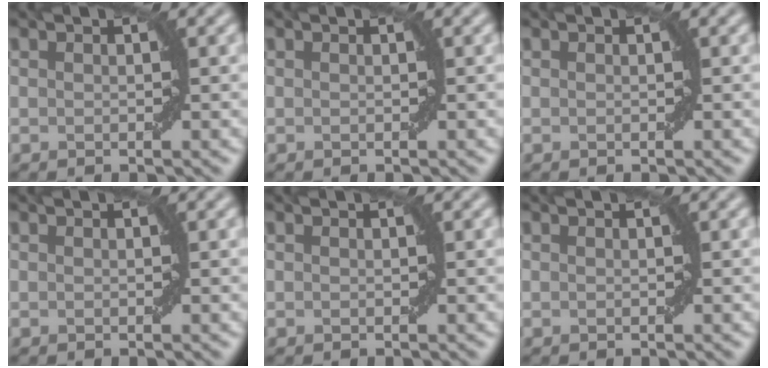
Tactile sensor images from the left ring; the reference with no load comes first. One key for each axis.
{"total": 0.0}
{"total": 0.0}
{"total": 0.0}
{"total": 0.0}
{"total": 0.0}